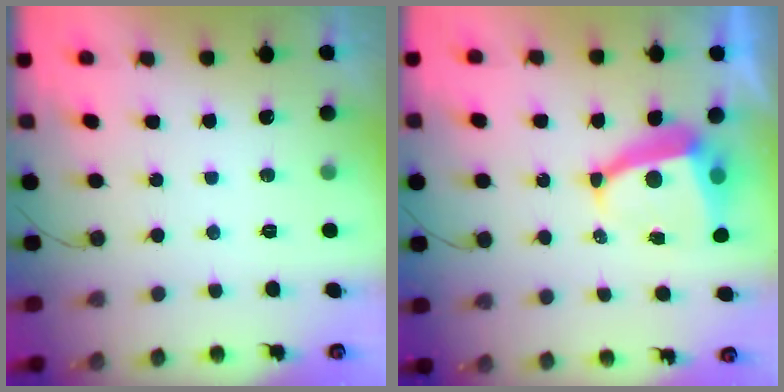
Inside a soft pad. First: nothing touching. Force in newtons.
{"total": 7.9, "press": 7.8, "slide": 0.9}